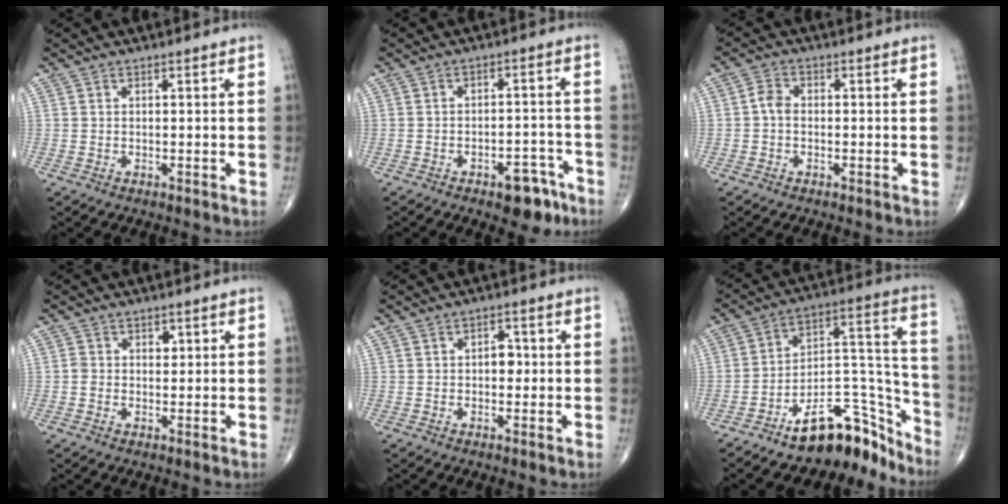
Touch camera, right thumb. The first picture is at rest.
{"total": 7.3, "force": [-4.4, 3.5, 4.6], "torque": [-0.040, 0.034, -0.055]}
{"total": 2.7, "force": [-0.4, 1.9, 1.8], "torque": [-0.030, 0.010, -0.016]}
{"total": 2.3, "force": [0.4, 1.9, 1.3], "torque": [-0.006, 0.002, 0.004]}
{"total": 3.0, "force": [0.0, 2.0, 2.3], "torque": [-0.016, 0.006, -0.004]}
{"total": 16.6, "force": [-12.9, 6.7, 8.0], "torque": [-0.059, 0.140, -0.209]}